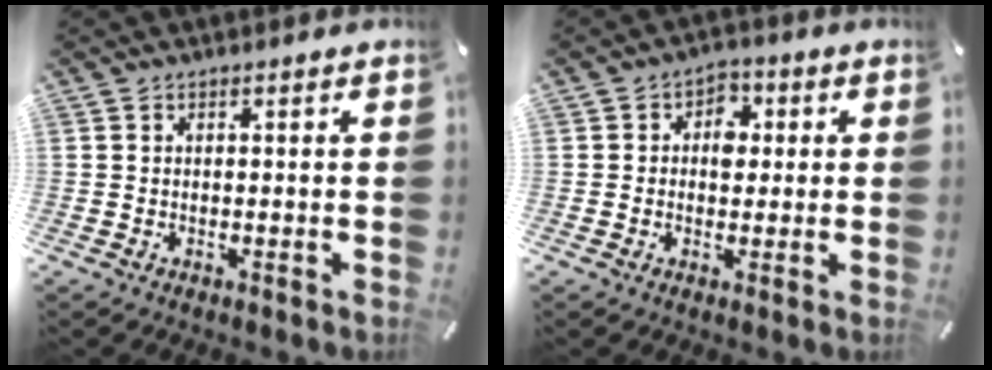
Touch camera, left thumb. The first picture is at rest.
{"total": 4.9, "force": [0.0, 3.8, 3.2], "torque": [-0.031, 0.000, -0.010]}